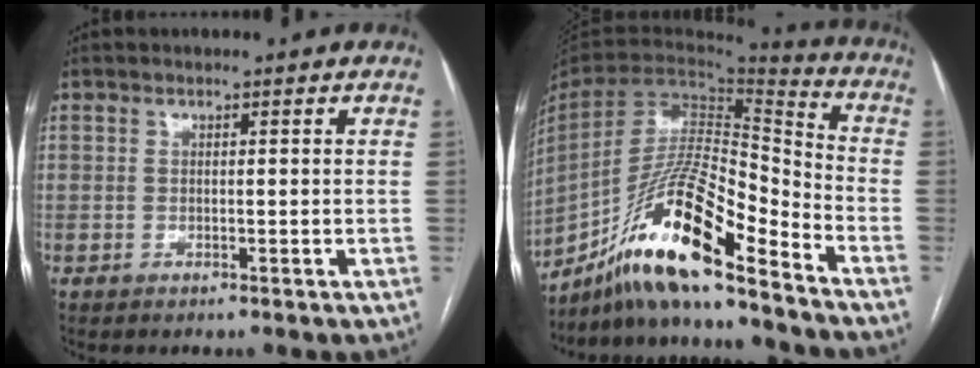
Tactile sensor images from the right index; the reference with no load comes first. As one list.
[{"total": 18.8, "force": [-13.9, 1.9, 12.6], "torque": [-0.260, -0.001, -0.256]}]